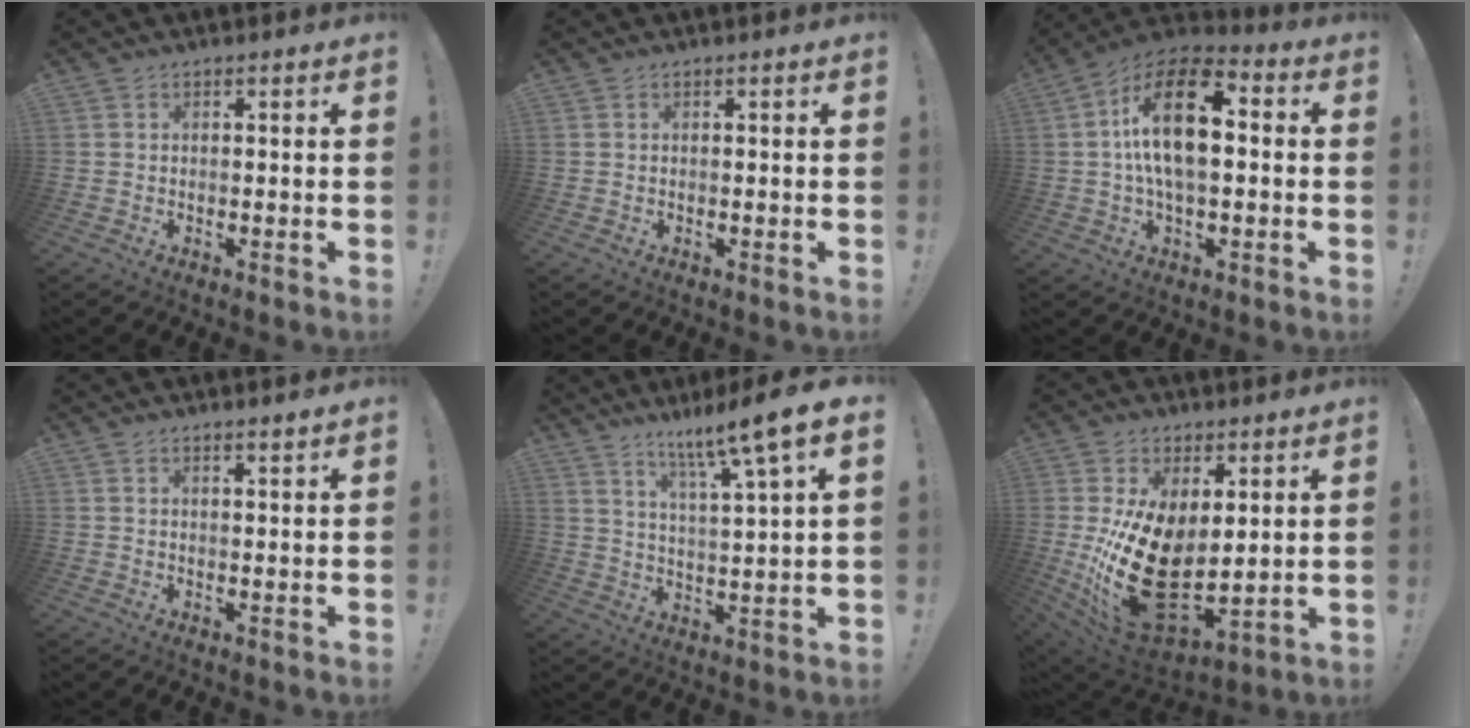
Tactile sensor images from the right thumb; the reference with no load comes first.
{"total": 0.0}
{"total": 18.5, "force": [1.6, 9.4, 15.9], "torque": [-0.273, 0.004, 0.017]}
{"total": 1.5, "force": [1.4, -0.1, 0.7], "torque": [-0.006, -0.010, 0.022]}
{"total": 11.1, "force": [7.5, -0.3, 8.2], "torque": [-0.141, -0.049, 0.113]}
{"total": 21.5, "force": [0.0, 13.3, 16.9], "torque": [-0.328, -0.019, 0.024]}